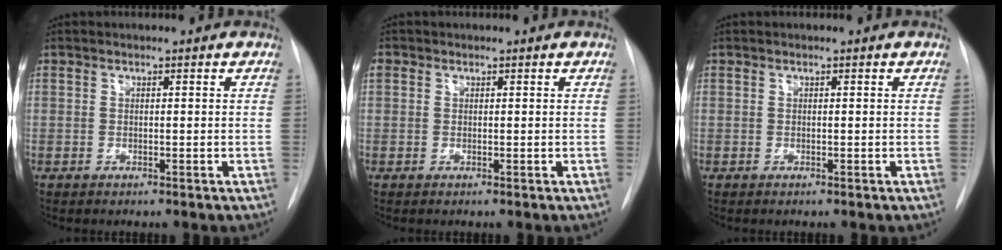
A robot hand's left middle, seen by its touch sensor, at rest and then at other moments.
{"total": 1.1, "force": [0.4, 1.0, 0.3], "torque": [-0.005, 0.015, 0.008]}
{"total": 0.0}